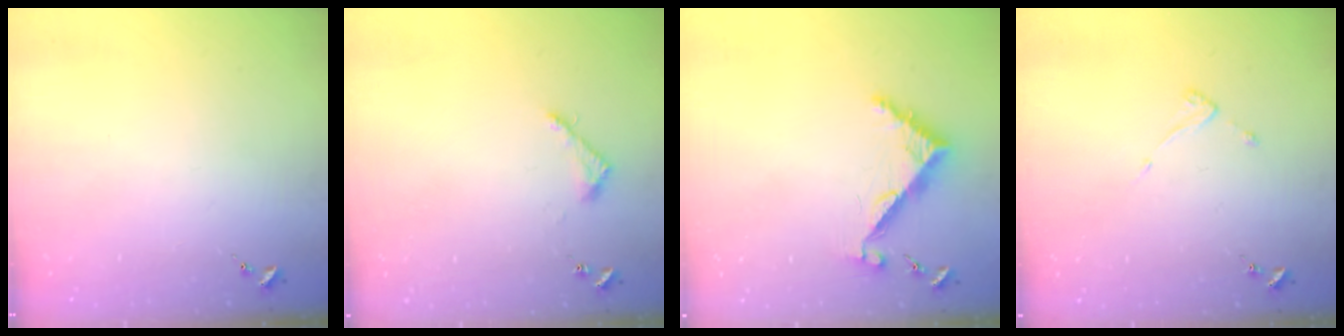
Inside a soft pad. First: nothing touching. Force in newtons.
{"total": 3.6, "press": 3.6, "slide": 0.4}
{"total": 6.7, "press": 6.6, "slide": 0.6}
{"total": 3.6, "press": 3.6, "slide": 0.2}